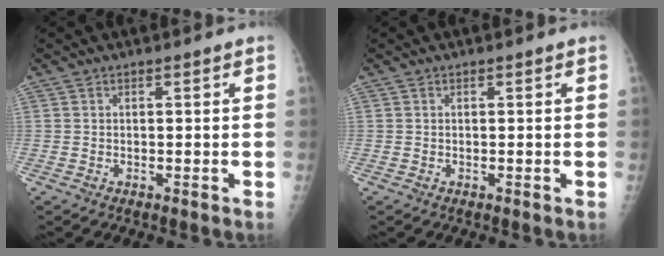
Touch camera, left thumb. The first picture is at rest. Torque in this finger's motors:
{"motor_torque": [-0.02, 0.02, 0.00, 0.00, 0.00]}